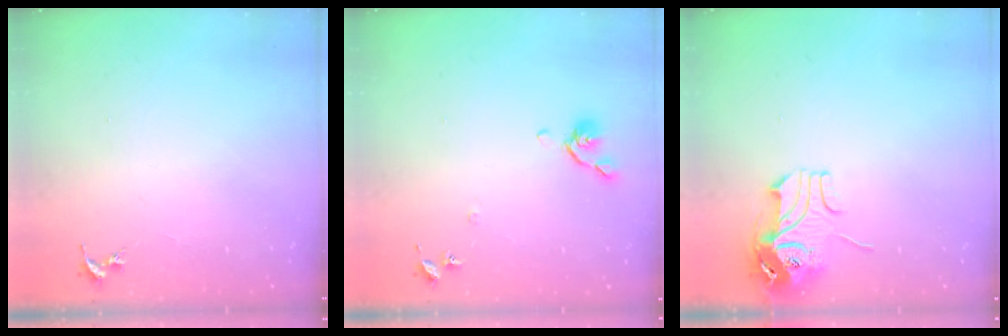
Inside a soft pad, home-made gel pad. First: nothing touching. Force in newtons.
{"total": 6.7, "press": 6.6, "slide": 1.0}
{"total": 10.9, "press": 10.9, "slide": 1.1}